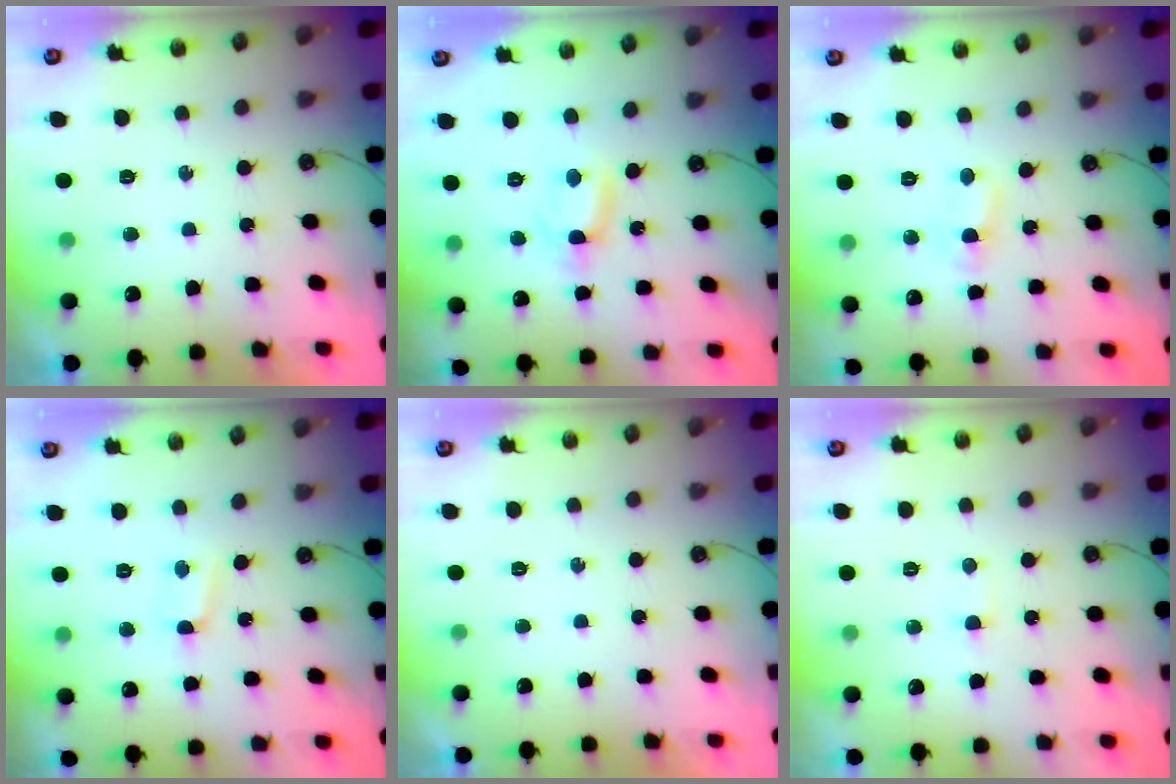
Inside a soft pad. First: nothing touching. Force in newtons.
{"total": 1.7, "press": 1.7, "slide": 0.1}
{"total": 2.5, "press": 2.5, "slide": 0.3}
{"total": 1.6, "press": 1.5, "slide": 0.2}
{"total": 0.0}
{"total": 1.4, "press": 1.4, "slide": 0.3}